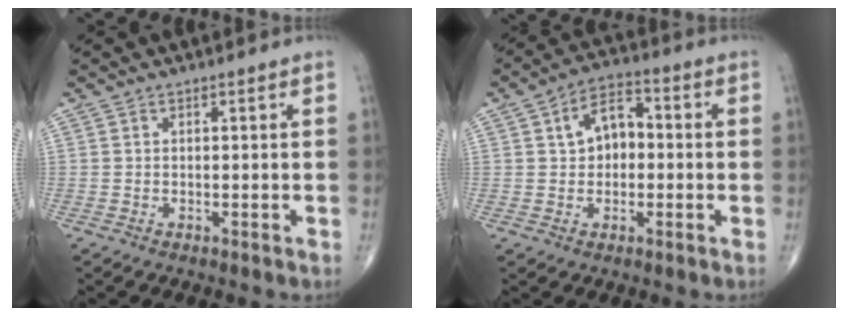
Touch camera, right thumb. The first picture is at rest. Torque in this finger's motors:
{"motor_torque": [0.11, 0.12, 0.51, 0.33, 0.05]}